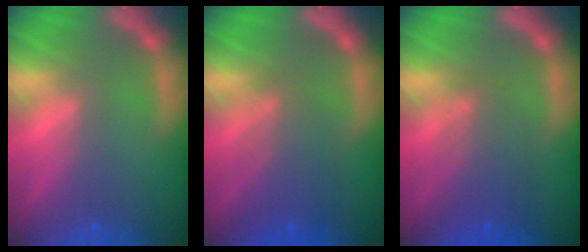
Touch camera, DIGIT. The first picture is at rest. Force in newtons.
{"total": 5.1}
{"total": 4.6}